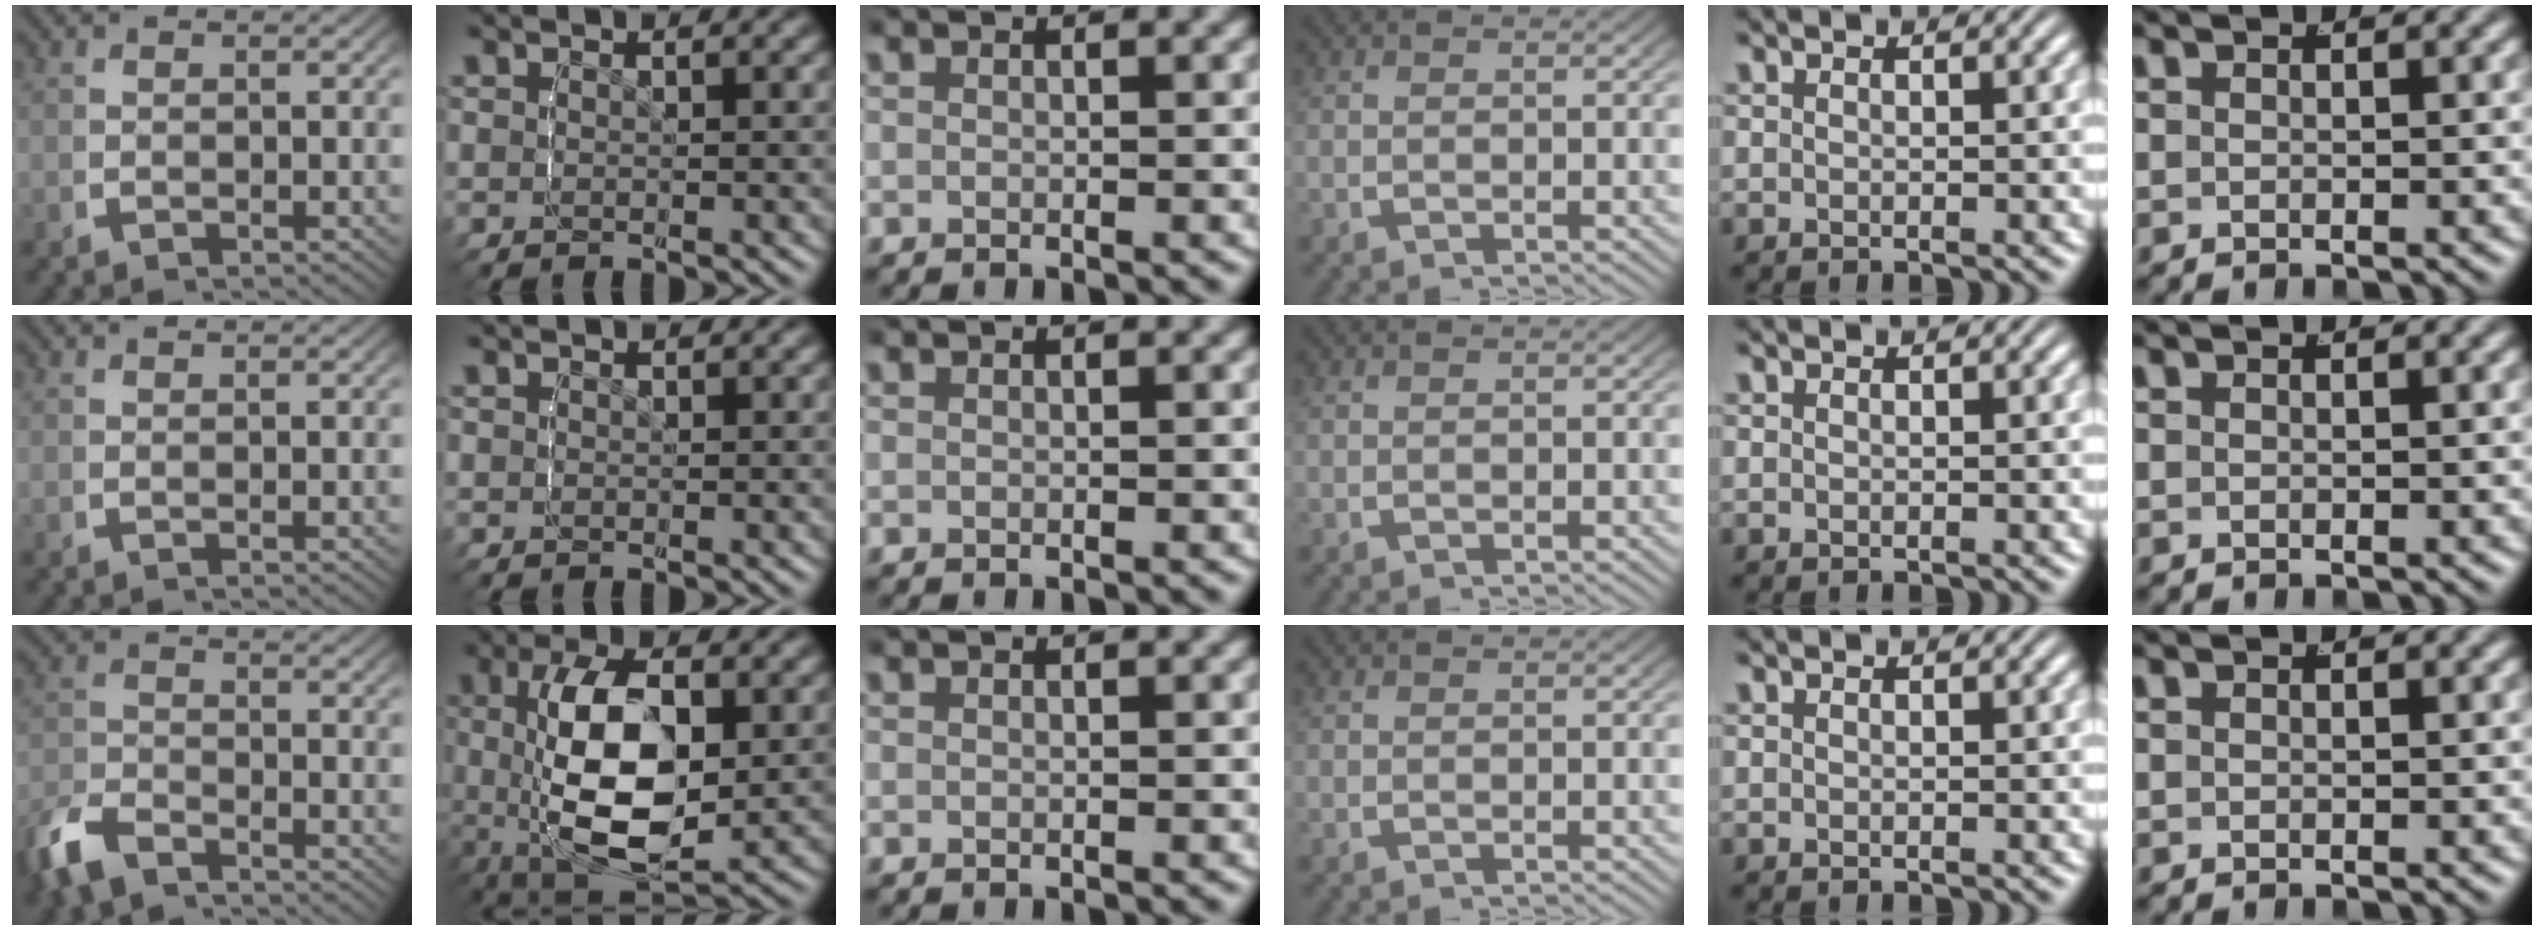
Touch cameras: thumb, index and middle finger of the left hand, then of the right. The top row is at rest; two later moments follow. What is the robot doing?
{"motion": "grasp_and_lifting", "object": "scissors"}